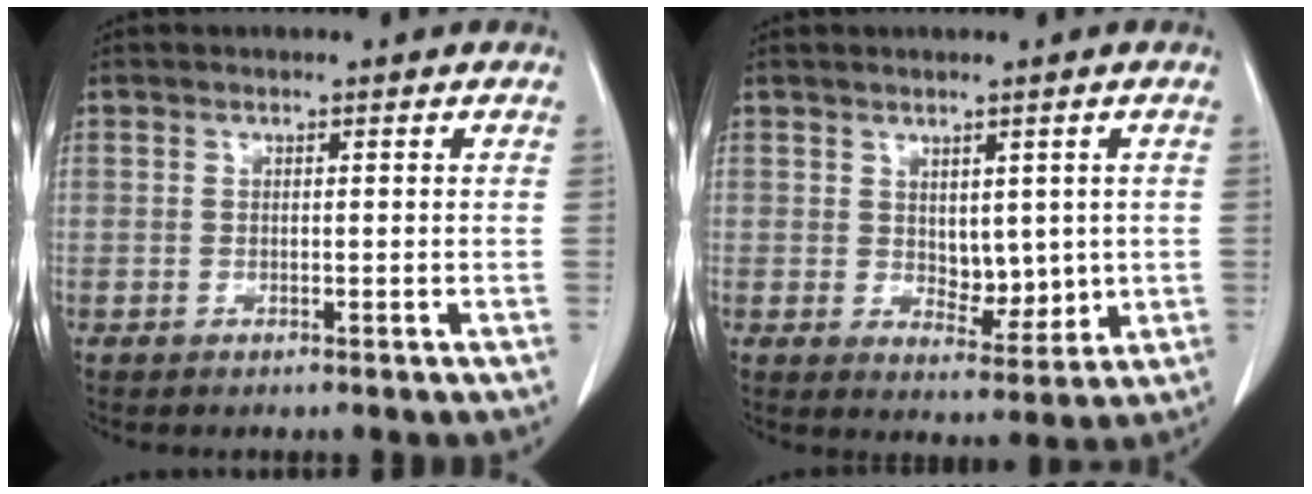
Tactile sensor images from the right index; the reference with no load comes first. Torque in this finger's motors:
{"motor_torque": [0.04, 0.18, 0.06, 0.00]}